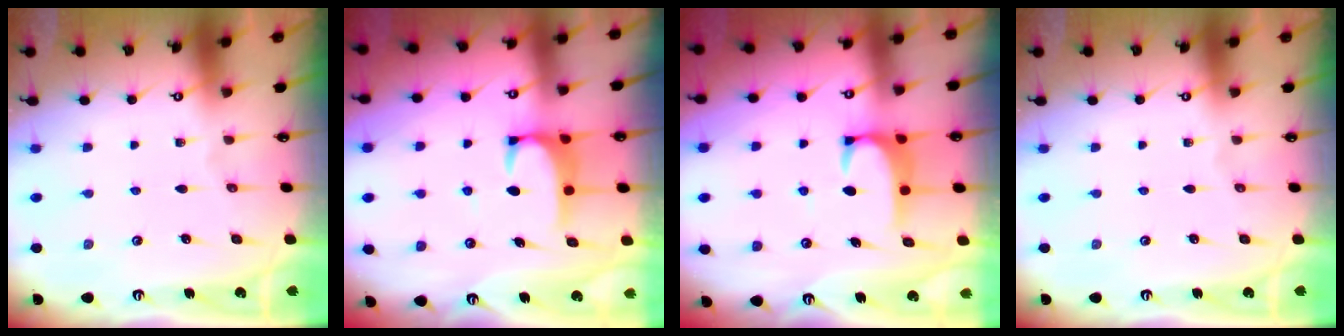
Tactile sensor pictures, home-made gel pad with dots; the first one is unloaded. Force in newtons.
{"total": 2.9, "press": 2.8, "slide": 0.7}
{"total": 2.5, "press": 2.4, "slide": 0.7}
{"total": 0.0}